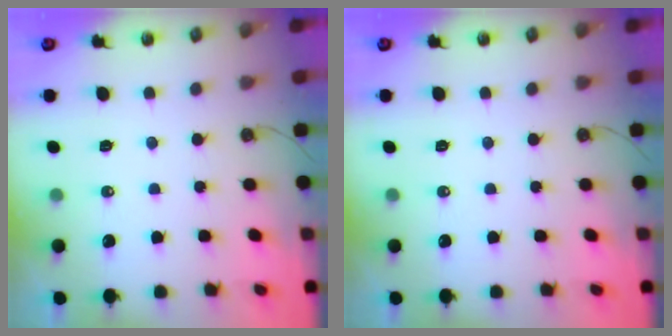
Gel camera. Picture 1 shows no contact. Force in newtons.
{"total": 0.0}